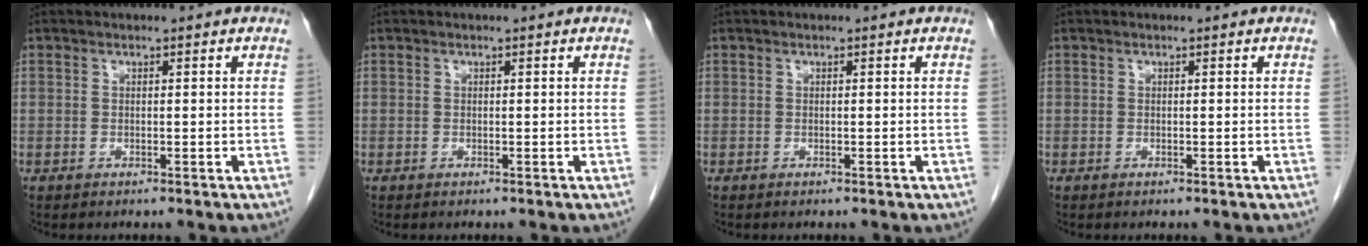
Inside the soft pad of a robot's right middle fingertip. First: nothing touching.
{"total": 0.0}
{"total": 0.0}
{"total": 0.0}